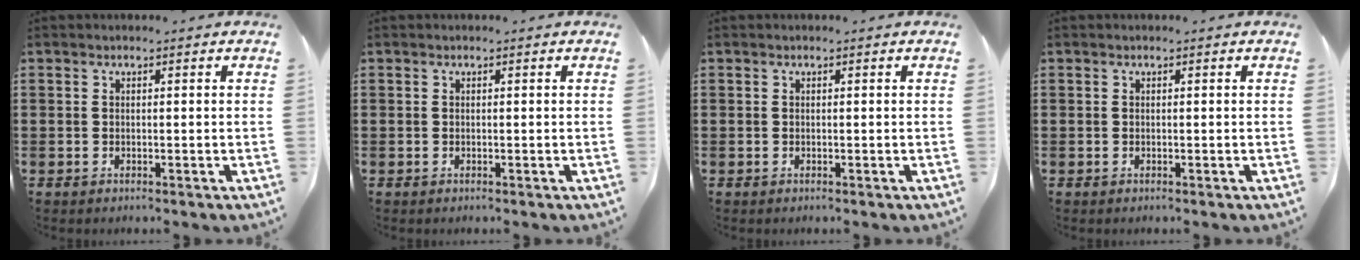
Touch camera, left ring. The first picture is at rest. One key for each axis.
{"total": 0.0}
{"total": 0.0}
{"total": 0.0}